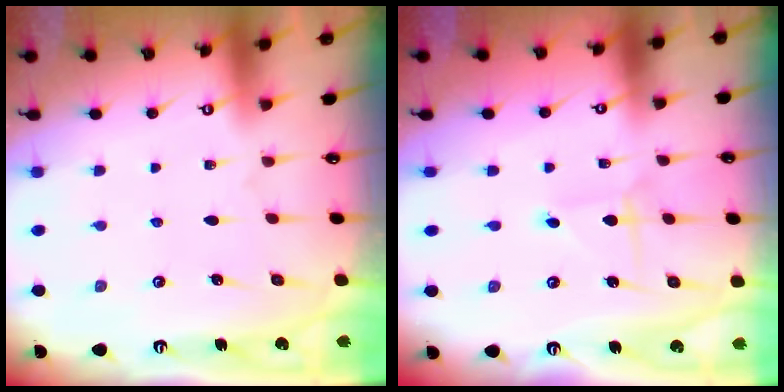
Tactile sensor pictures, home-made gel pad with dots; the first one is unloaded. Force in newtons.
{"total": 2.2, "press": 2.2, "slide": 0.2}